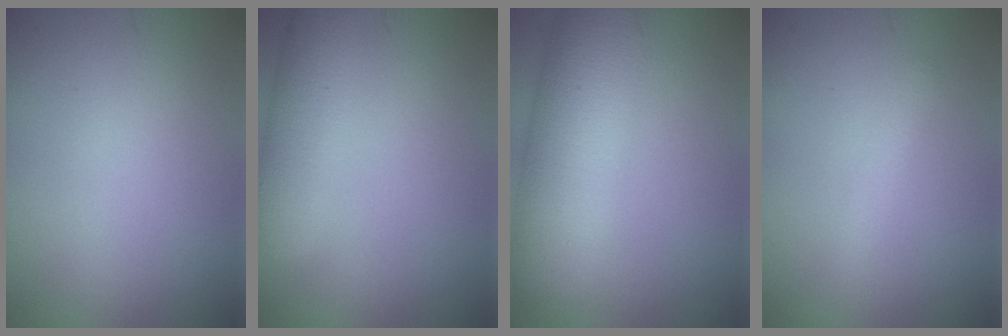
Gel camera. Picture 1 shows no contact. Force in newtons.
{"total": 4.0, "press": 4.0, "slide": 0.1}
{"total": 9.6, "press": 9.6, "slide": 0.4}
{"total": 1.3, "press": 1.3, "slide": 0.0}